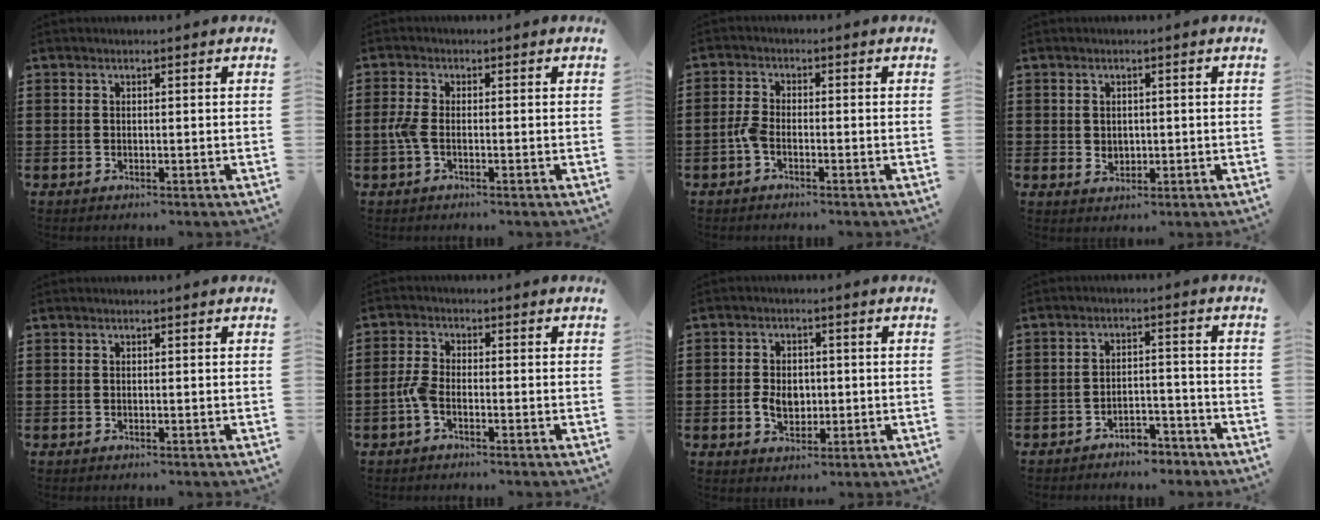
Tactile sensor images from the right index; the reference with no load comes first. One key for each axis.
{"total": 2.8, "fx": -0.8, "fy": 1.1, "fz": 2.4, "tx": -0.067, "ty": -0.006, "tz": -0.020}
{"total": 2.4, "fx": -1.3, "fy": 1.0, "fz": 1.8, "tx": -0.048, "ty": -0.001, "tz": -0.028}
{"total": 1.6, "fx": 0.4, "fy": 1.4, "fz": 0.6, "tx": -0.015, "ty": 0.008, "tz": 0.006}
{"total": 0.0}
{"total": 2.9, "fx": -1.4, "fy": 1.2, "fz": 2.3, "tx": -0.064, "ty": -0.004, "tz": -0.032}
{"total": 4.3, "fx": -0.4, "fy": 3.2, "fz": 2.8, "tx": -0.050, "ty": 0.006, "tz": -0.011}
{"total": 3.8, "fx": -3.7, "fy": 0.8, "fz": 0.6, "tx": -0.013, "ty": 0.009, "tz": -0.076}